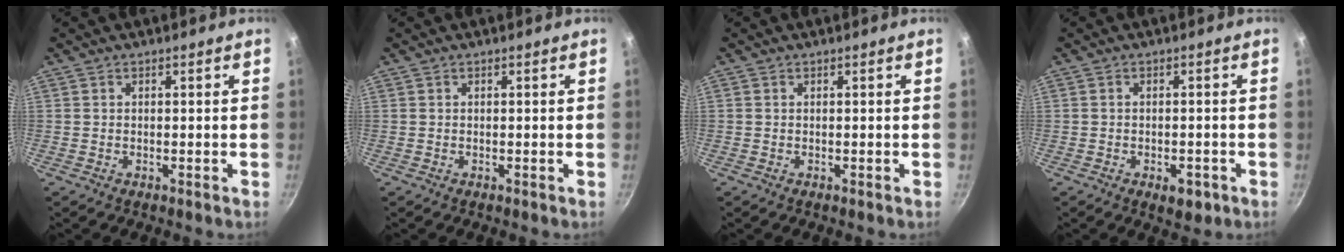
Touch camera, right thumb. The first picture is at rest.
{"total": 0.0}
{"total": 0.0}
{"total": 4.2, "force": [-1.9, 2.2, 3.0], "torque": [-0.032, 0.012, -0.019]}